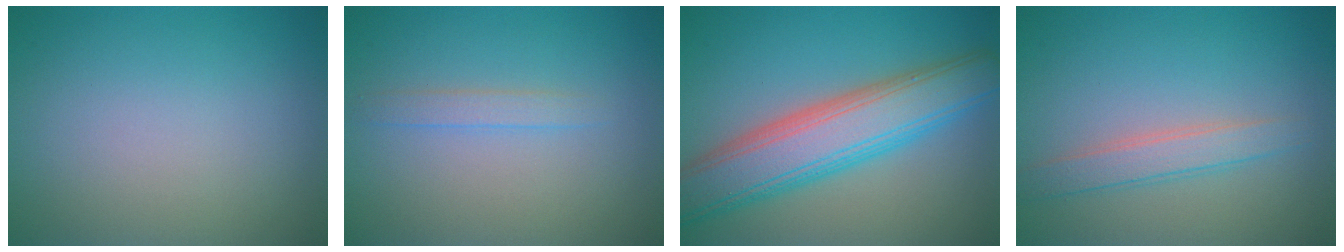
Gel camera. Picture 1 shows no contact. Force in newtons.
{"total": 1.2, "press": 1.2, "slide": 0.0}
{"total": 8.4, "press": 8.4, "slide": 0.3}
{"total": 2.4, "press": 2.4, "slide": 0.1}